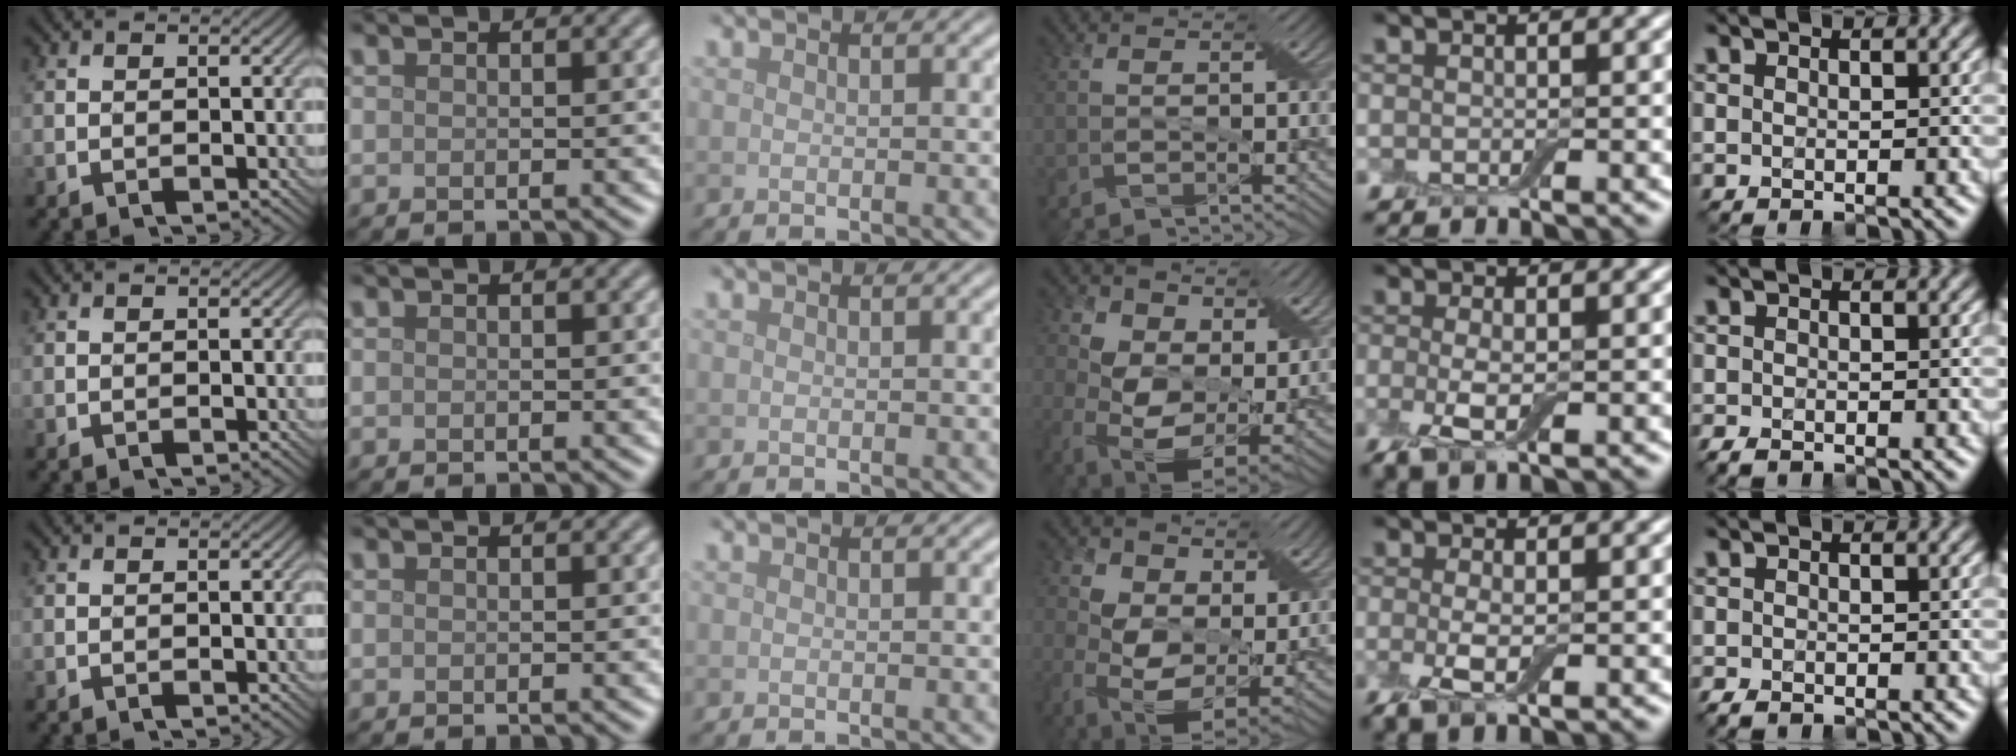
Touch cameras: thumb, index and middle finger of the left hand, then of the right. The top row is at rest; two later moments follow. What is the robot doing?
{"motion": "squeeze", "object": "air blower"}